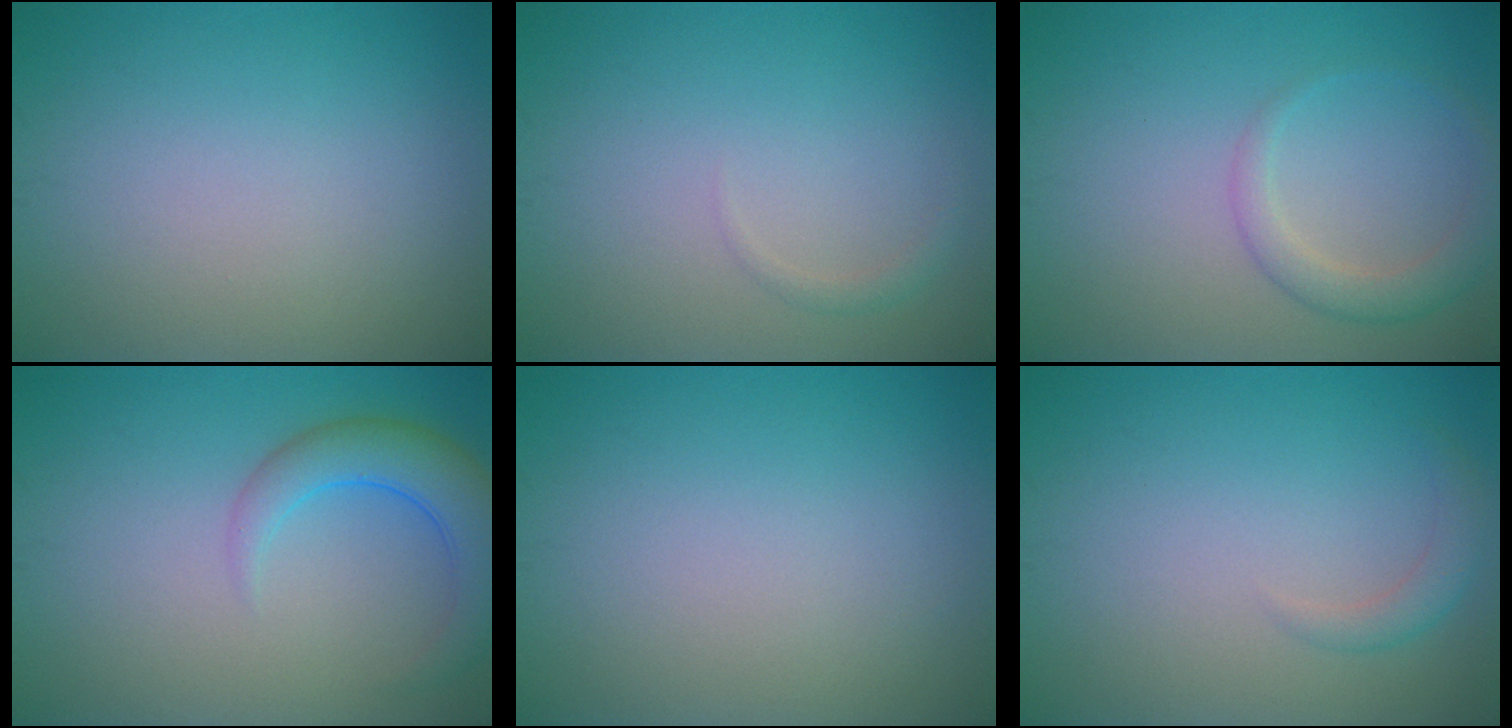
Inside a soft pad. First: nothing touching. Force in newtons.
{"total": 0.8, "press": 0.8, "slide": 0.0}
{"total": 2.5, "press": 2.5, "slide": 0.1}
{"total": 4.6, "press": 4.6, "slide": 0.4}
{"total": 0.0}
{"total": 1.5, "press": 1.5, "slide": 0.1}